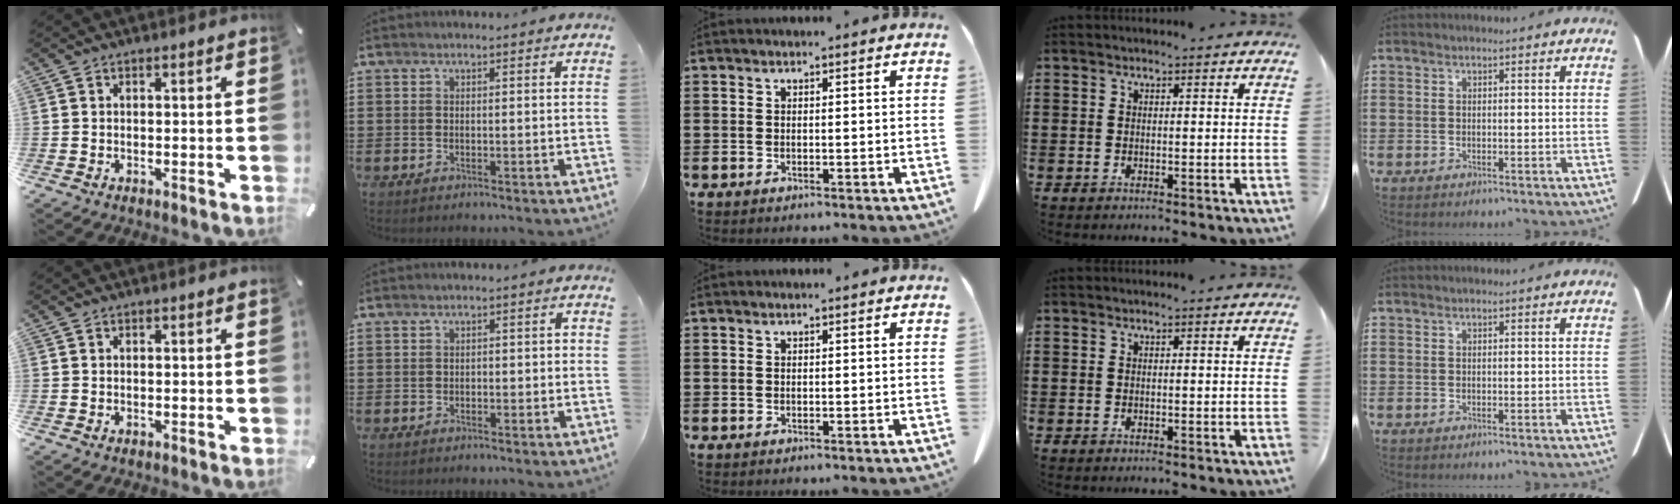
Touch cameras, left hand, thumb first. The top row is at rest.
{"index": {"total": 1.0, "force": [-0.7, 0.5, 0.5], "torque": [-0.014, 0.002, -0.017]}}